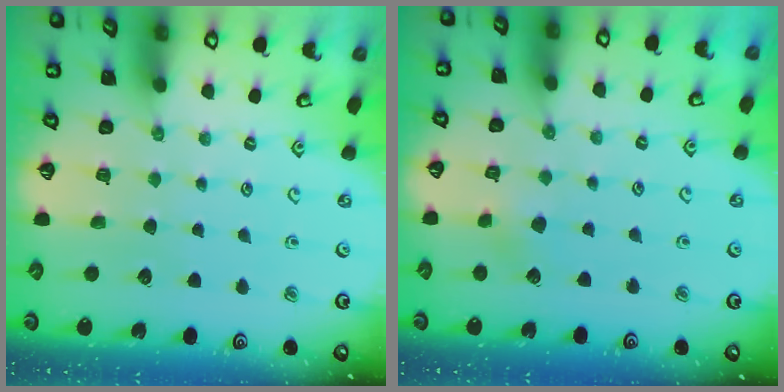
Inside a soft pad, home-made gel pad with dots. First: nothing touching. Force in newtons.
{"total": 3.7, "press": 3.6, "slide": 0.7}